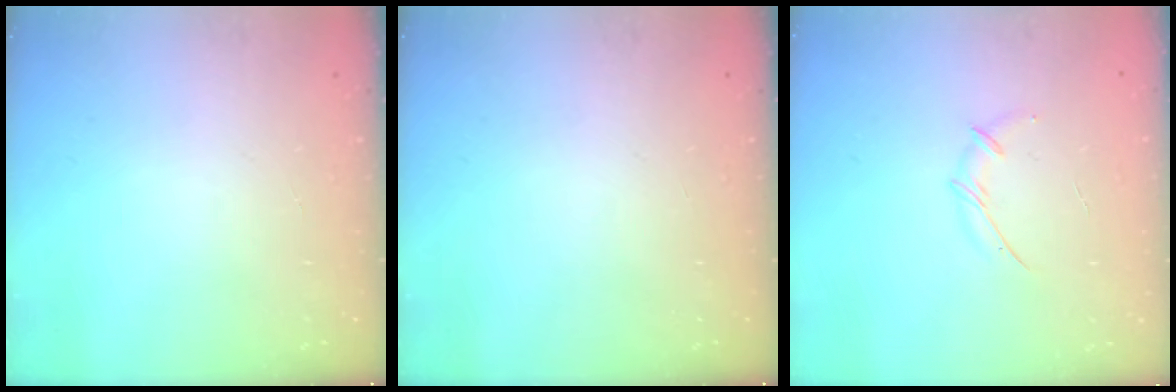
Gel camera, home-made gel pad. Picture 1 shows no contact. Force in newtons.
{"total": 0.0}
{"total": 4.8, "press": 4.7, "slide": 1.0}